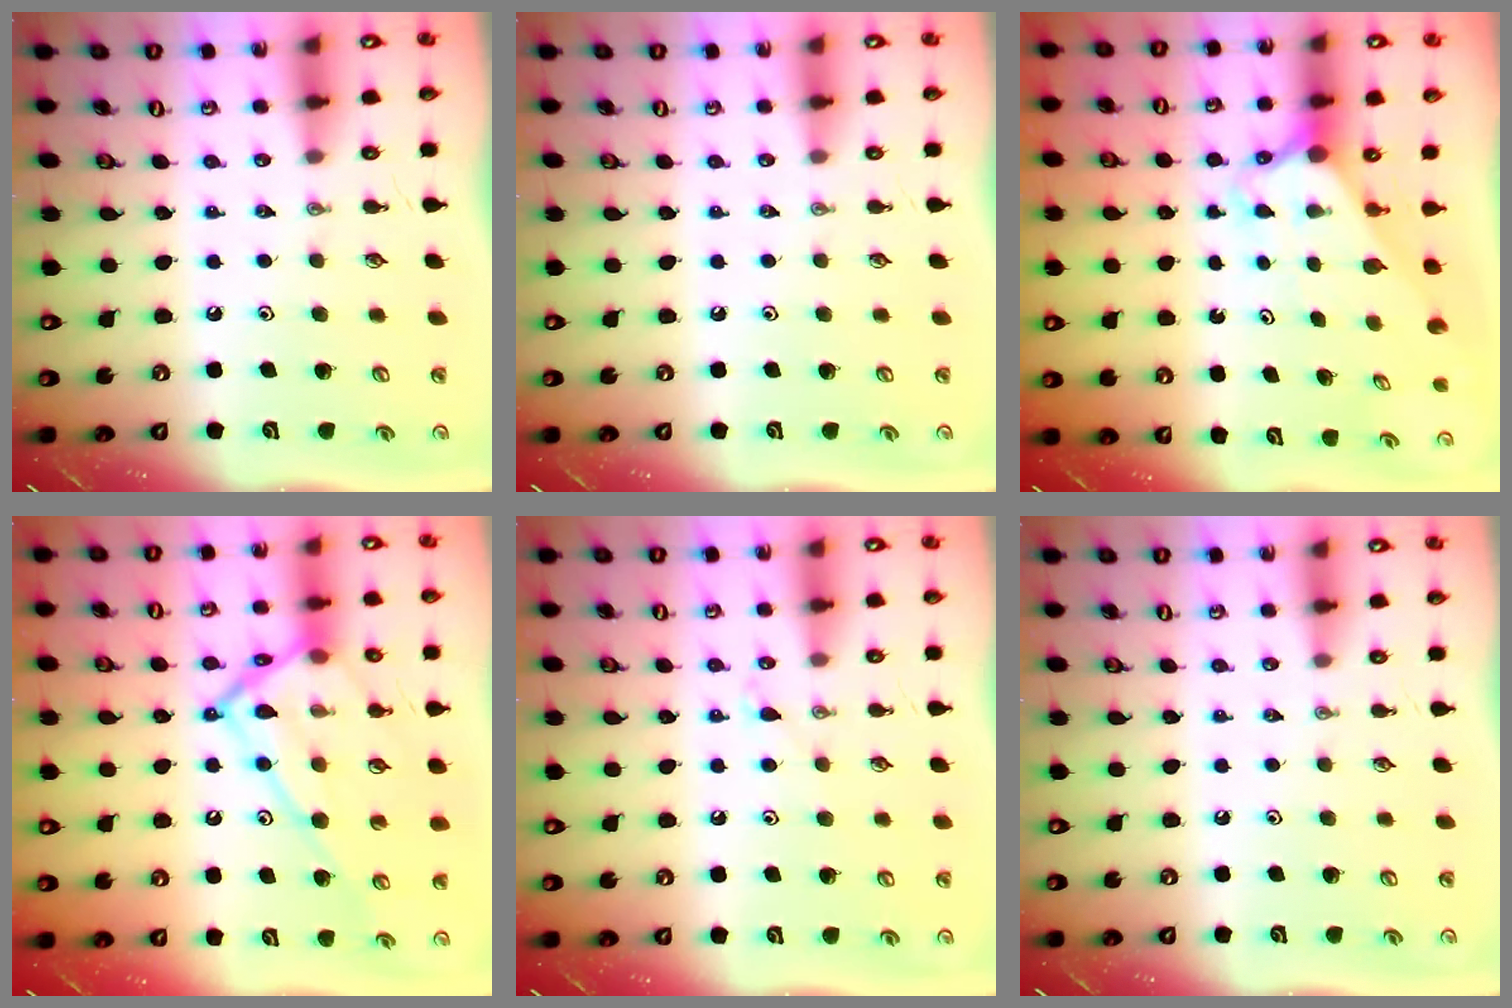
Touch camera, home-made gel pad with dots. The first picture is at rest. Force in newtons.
{"total": 0.0}
{"total": 2.7, "press": 2.7, "slide": 0.2}
{"total": 19.9, "press": 19.9, "slide": 1.2}
{"total": 4.1, "press": 4.1, "slide": 0.5}
{"total": 0.0}